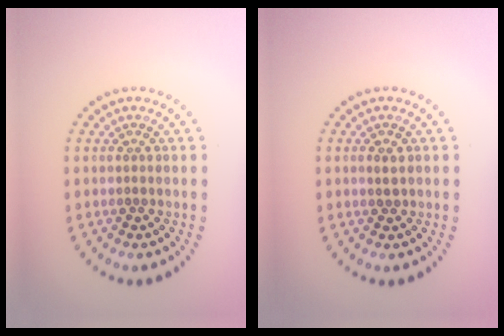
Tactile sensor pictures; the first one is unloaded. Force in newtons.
{"total": 1.1, "press": 1.0, "slide": 0.3}